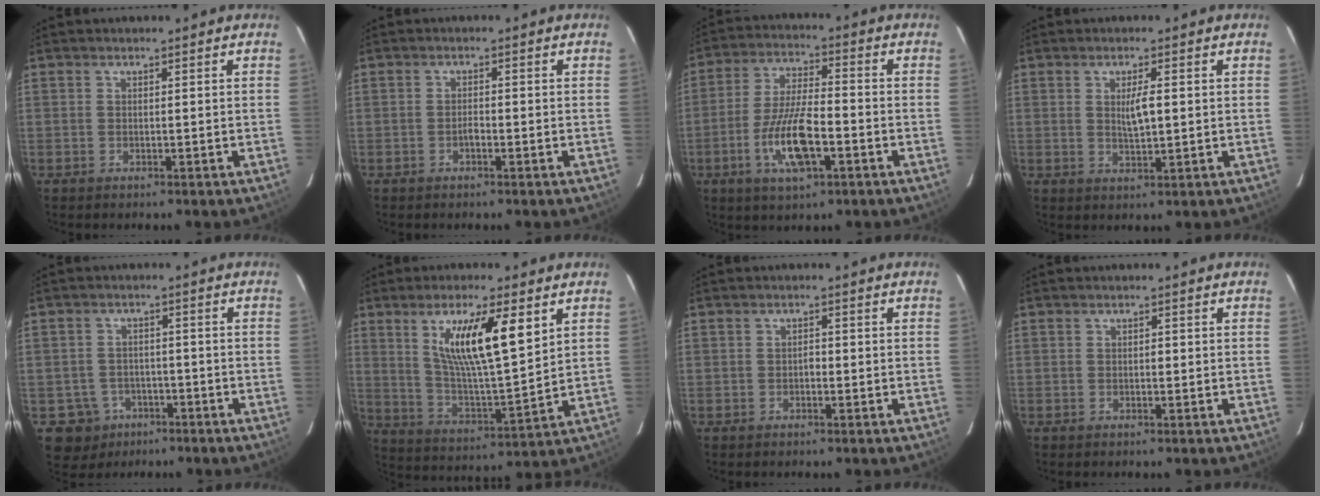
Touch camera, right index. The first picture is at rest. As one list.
[{"total": 1.3, "force": [-0.7, 0.4, 1.1], "torque": [-0.020, 0.003, -0.012]}, {"total": 10.9, "force": [-4.0, 2.8, 9.8], "torque": [-0.198, -0.003, -0.071]}, {"total": 3.6, "force": [0.5, 0.7, 3.5], "torque": [-0.062, -0.002, 0.009]}, {"total": 6.3, "force": [-2.8, 5.6, 0.4], "torque": [-0.011, 0.010, -0.035]}, {"total": 13.8, "force": [5.6, 2.2, 12.4], "torque": [-0.234, -0.005, 0.104]}, {"total": 1.1, "force": [-0.4, 0.6, 0.9], "torque": [-0.014, 0.004, -0.007]}, {"total": 0.7, "force": [-0.1, 0.3, 0.6], "torque": [-0.011, 0.001, -0.002]}]